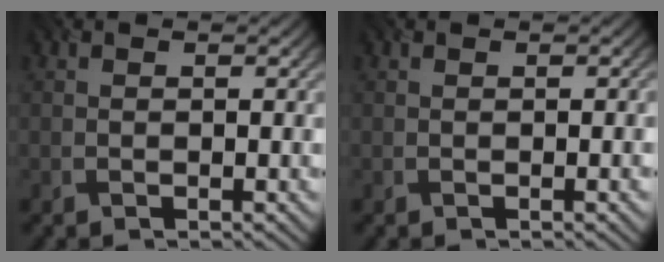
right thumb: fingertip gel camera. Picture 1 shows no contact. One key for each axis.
{"total": 1.2, "fx": 0.2, "fy": 0.2, "fz": 1.2, "tx": -0.018, "ty": 0.006, "tz": 0.003}